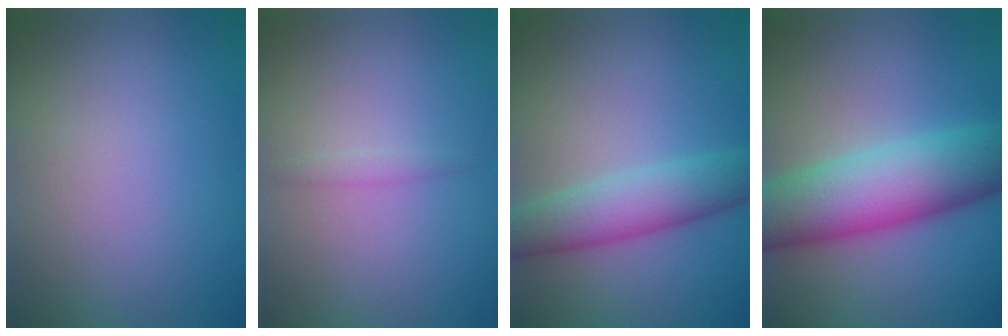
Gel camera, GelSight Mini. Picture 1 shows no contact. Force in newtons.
{"total": 0.8, "press": 0.8, "slide": 0.0}
{"total": 5.5, "press": 5.5, "slide": 0.4}
{"total": 10.4, "press": 10.4, "slide": 0.3}